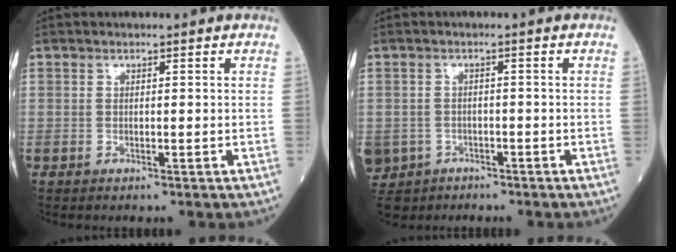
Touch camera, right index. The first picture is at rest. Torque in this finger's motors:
{"motor_torque": [0.82, -0.65, 0.70, 0.18]}